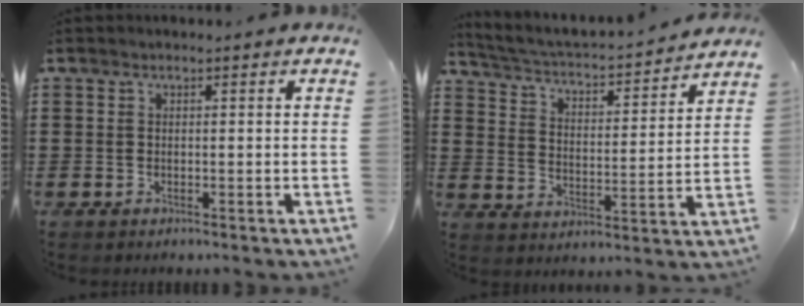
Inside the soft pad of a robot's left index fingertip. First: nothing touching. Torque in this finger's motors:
{"motor_torque": [-0.28, 0.27, 0.42, 0.13]}